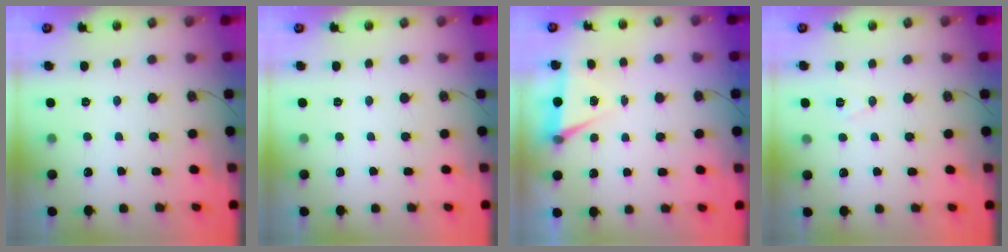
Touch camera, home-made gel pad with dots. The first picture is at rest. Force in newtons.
{"total": 0.0}
{"total": 4.8, "press": 1.8, "slide": 4.5}
{"total": 6.4, "press": 4.5, "slide": 4.5}